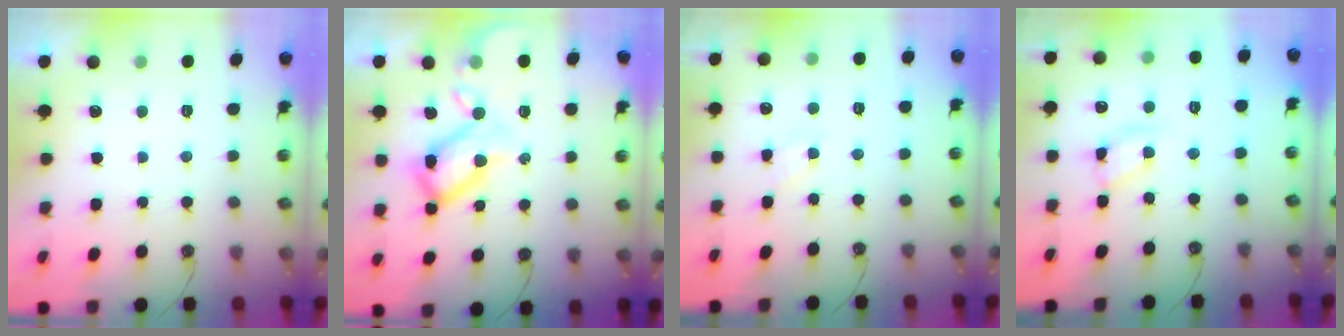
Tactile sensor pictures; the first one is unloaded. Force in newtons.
{"total": 14.4, "press": 14.4, "slide": 1.0}
{"total": 2.6, "press": 2.6, "slide": 0.4}
{"total": 11.6, "press": 11.6, "slide": 0.7}